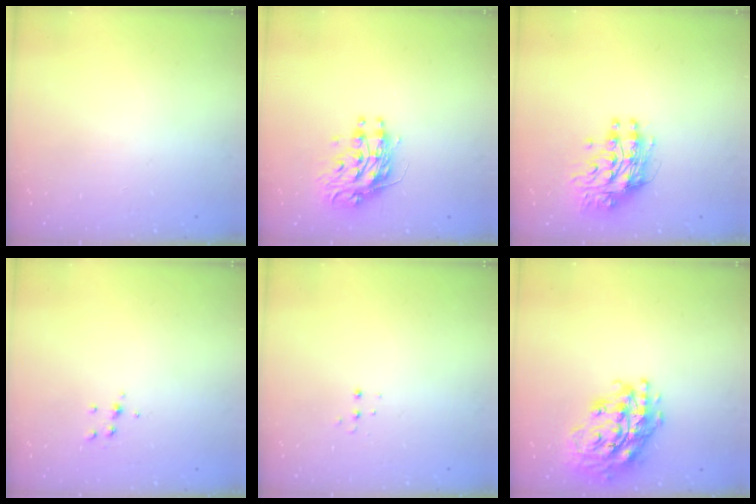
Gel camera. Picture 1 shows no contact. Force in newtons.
{"total": 10.3, "press": 10.3, "slide": 1.0}
{"total": 10.4, "press": 10.4, "slide": 0.9}
{"total": 5.3, "press": 5.3, "slide": 0.5}
{"total": 3.6, "press": 3.5, "slide": 0.8}
{"total": 21.0, "press": 20.9, "slide": 2.7}